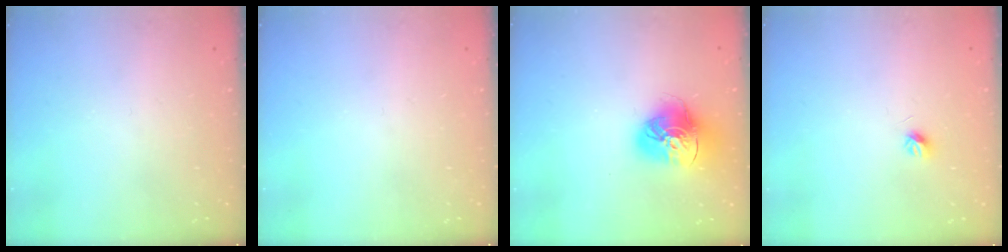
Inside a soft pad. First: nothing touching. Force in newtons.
{"total": 0.0}
{"total": 15.6, "press": 15.5, "slide": 1.7}
{"total": 4.0, "press": 3.9, "slide": 0.9}